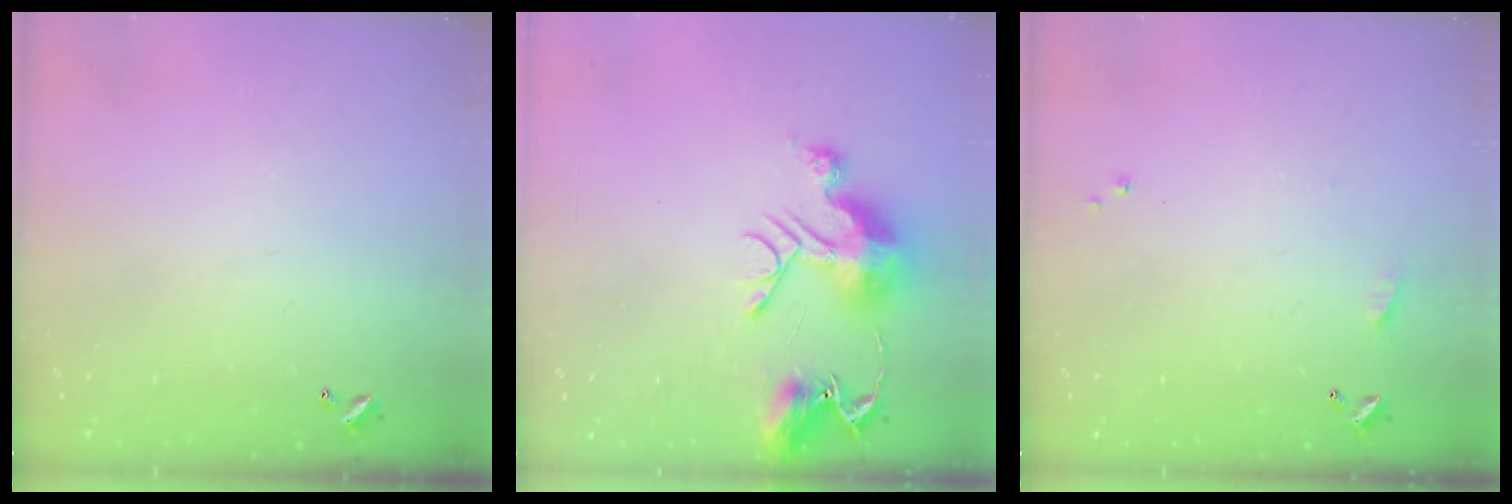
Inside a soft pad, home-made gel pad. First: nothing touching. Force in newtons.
{"total": 11.3, "press": 11.3, "slide": 1.0}
{"total": 5.5, "press": 5.5, "slide": 0.7}